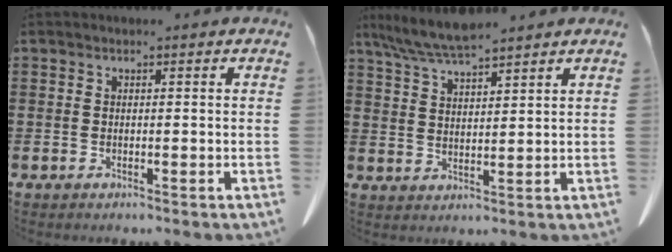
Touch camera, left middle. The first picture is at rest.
{"total": 6.7, "force": [5.7, 0.5, 3.4], "torque": [-0.081, -0.020, 0.104]}